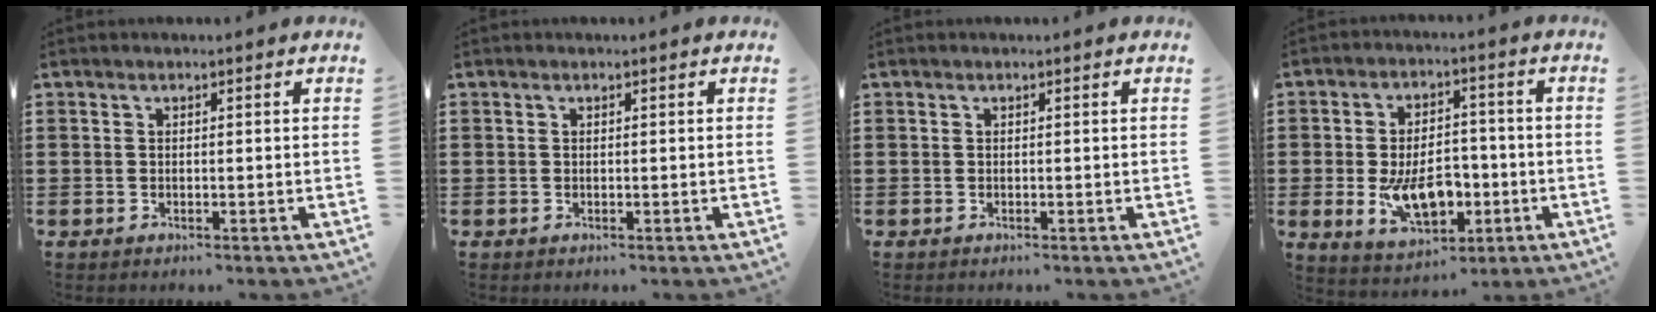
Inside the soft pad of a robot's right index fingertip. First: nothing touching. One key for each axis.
{"total": 0.0}
{"total": 0.0}
{"total": 9.9, "fx": -2.6, "fy": 5.8, "fz": 7.6, "tx": -0.121, "ty": 0.001, "tz": -0.045}